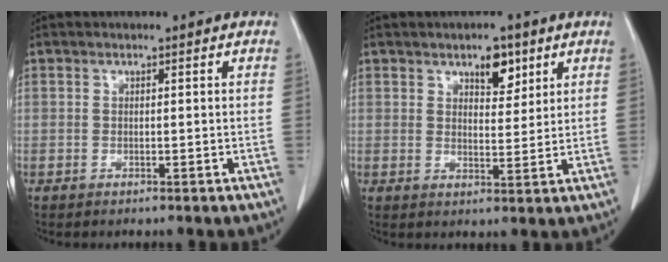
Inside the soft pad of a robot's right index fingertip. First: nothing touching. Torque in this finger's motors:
{"motor_torque": [0.18, 0.17, 0.06, 0.04]}